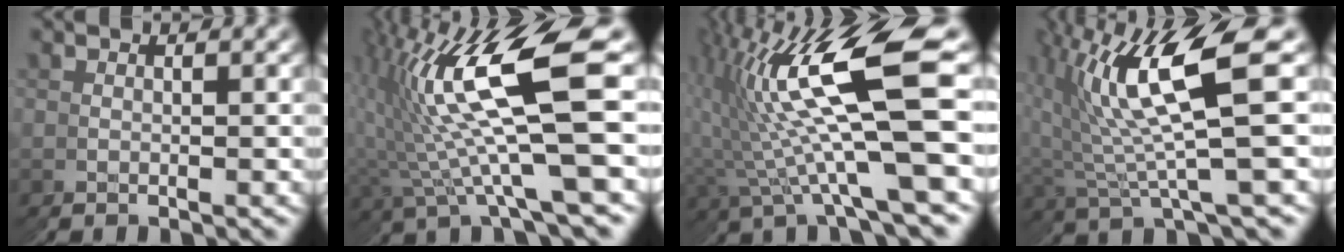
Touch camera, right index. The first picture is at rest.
{"total": 10.9, "force": [1.8, 4.5, 9.7], "torque": [-0.167, 0.027, 0.021]}
{"total": 12.1, "force": [2.2, 5.3, 10.6], "torque": [-0.185, 0.019, 0.025]}
{"total": 8.6, "force": [1.6, 4.0, 7.4], "torque": [-0.140, 0.011, 0.027]}